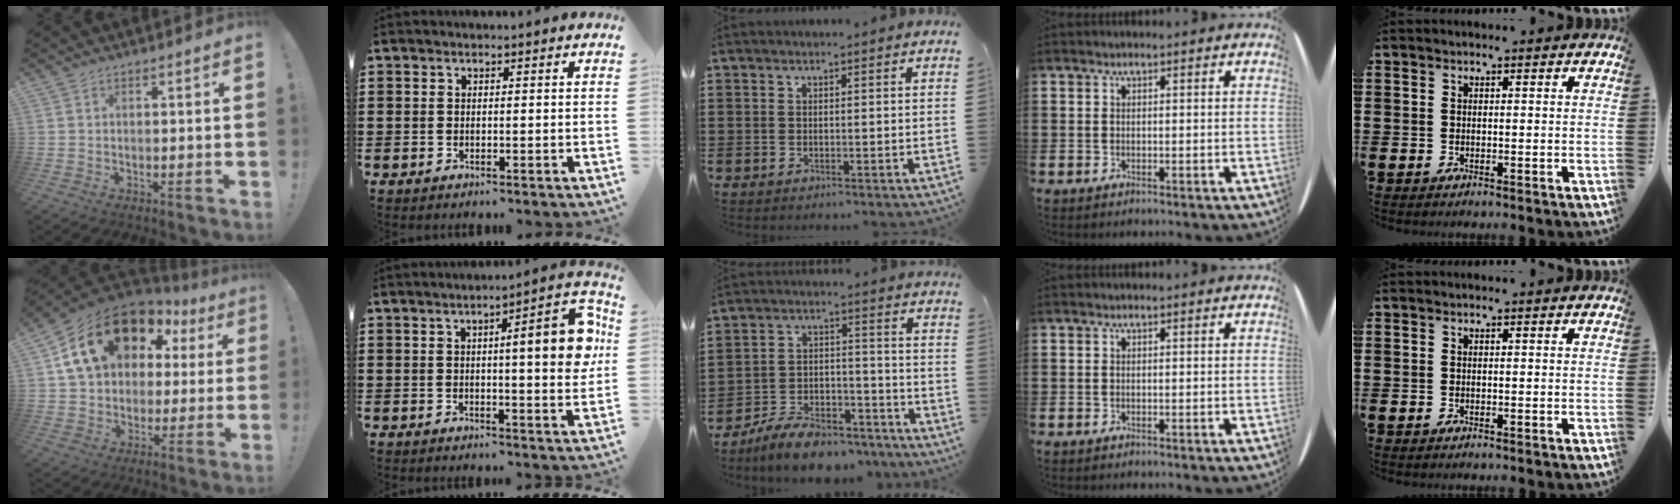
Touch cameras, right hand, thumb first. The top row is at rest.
{"thumb": {"total": 20.0, "force": [9.6, 13.1, 11.7], "torque": [-0.190, -0.034, 0.185]}, "index": {"total": 10.2, "force": [2.2, 1.8, 9.8], "torque": [-0.140, -0.010, 0.028]}, "middle": {"total": 8.7, "force": [-8.0, 2.2, 2.6], "torque": [-0.040, 0.030, -0.149]}}